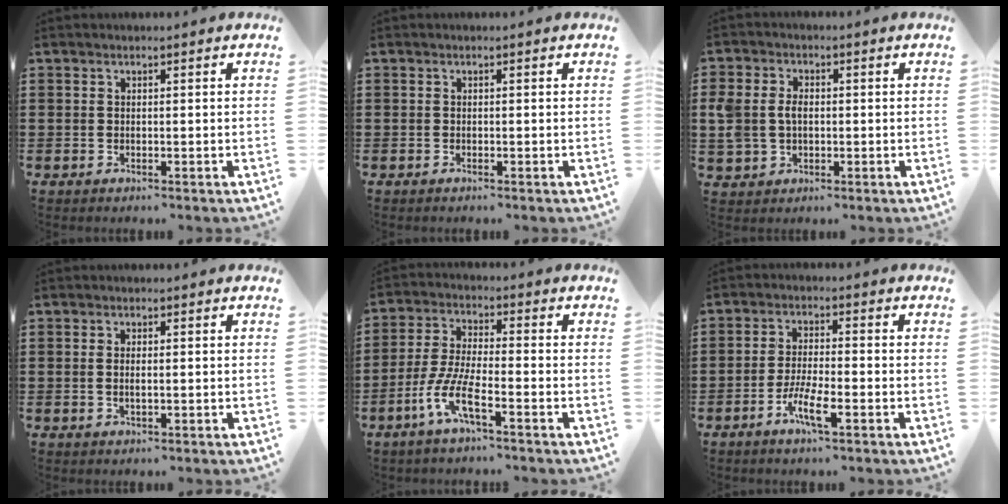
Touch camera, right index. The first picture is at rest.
{"total": 0.0}
{"total": 4.2, "force": [0.1, 3.3, 2.7], "torque": [-0.074, 0.007, -0.005]}
{"total": 1.5, "force": [-0.1, 0.6, 1.4], "torque": [-0.026, 0.002, -0.004]}
{"total": 7.3, "force": [-4.2, 1.1, 5.8], "torque": [-0.151, -0.018, -0.089]}
{"total": 5.5, "force": [-2.7, 0.8, 4.7], "torque": [-0.104, -0.012, -0.055]}